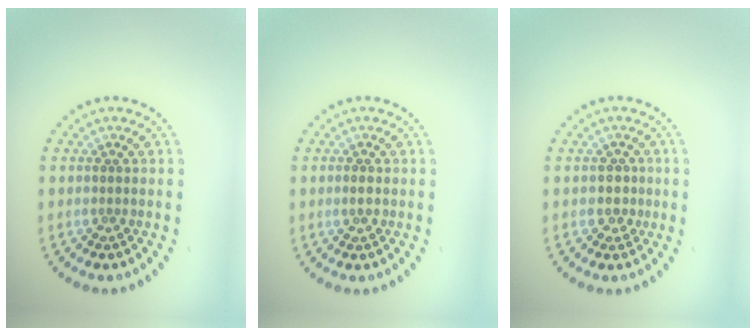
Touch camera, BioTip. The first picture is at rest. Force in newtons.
{"total": 0.8, "press": 0.8, "slide": 0.1}
{"total": 1.5, "press": 1.3, "slide": 0.9}